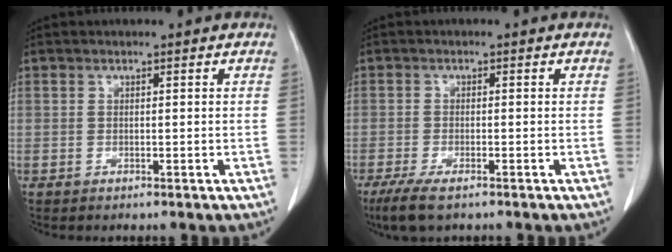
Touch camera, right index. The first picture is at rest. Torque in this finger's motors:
{"motor_torque": [0.21, -0.23, 0.13, 0.06]}